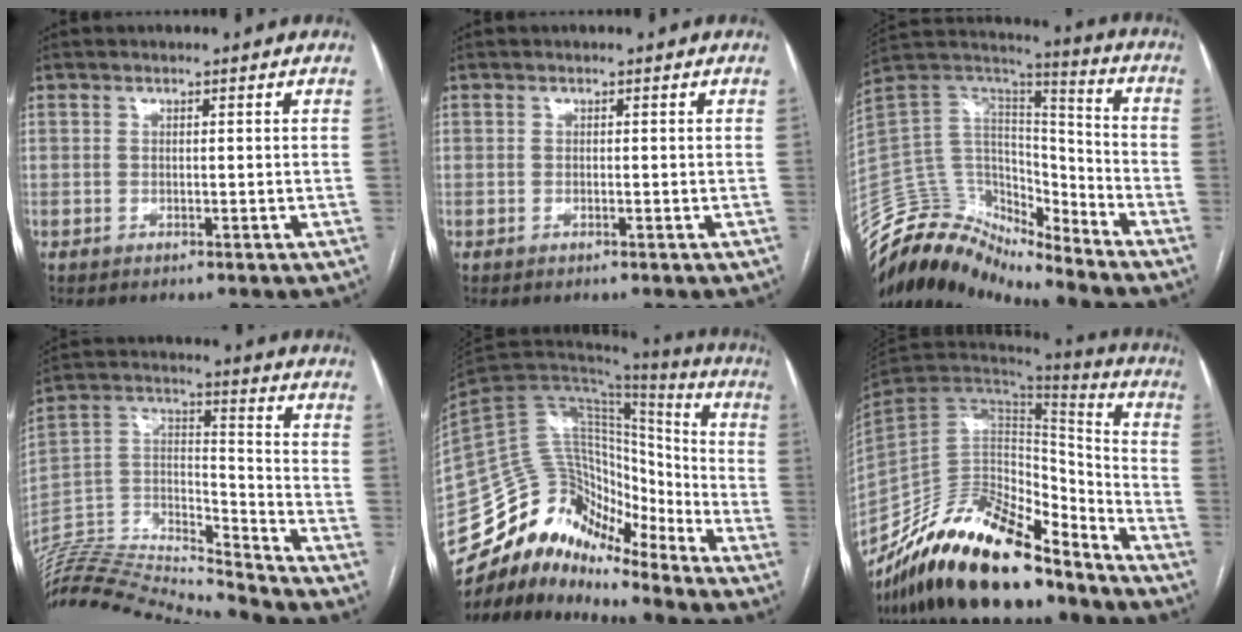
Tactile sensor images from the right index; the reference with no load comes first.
{"total": 0.0}
{"total": 18.2, "force": [-17.5, 4.2, 2.6], "torque": [-0.059, 0.092, -0.304]}
{"total": 21.6, "force": [-20.9, 0.2, 5.3], "torque": [-0.110, 0.030, -0.366]}
{"total": 18.0, "force": [-15.6, 7.2, 5.4], "torque": [-0.096, 0.067, -0.272]}
{"total": 27.1, "force": [-21.2, 8.4, 14.8], "torque": [-0.279, -0.012, -0.364]}